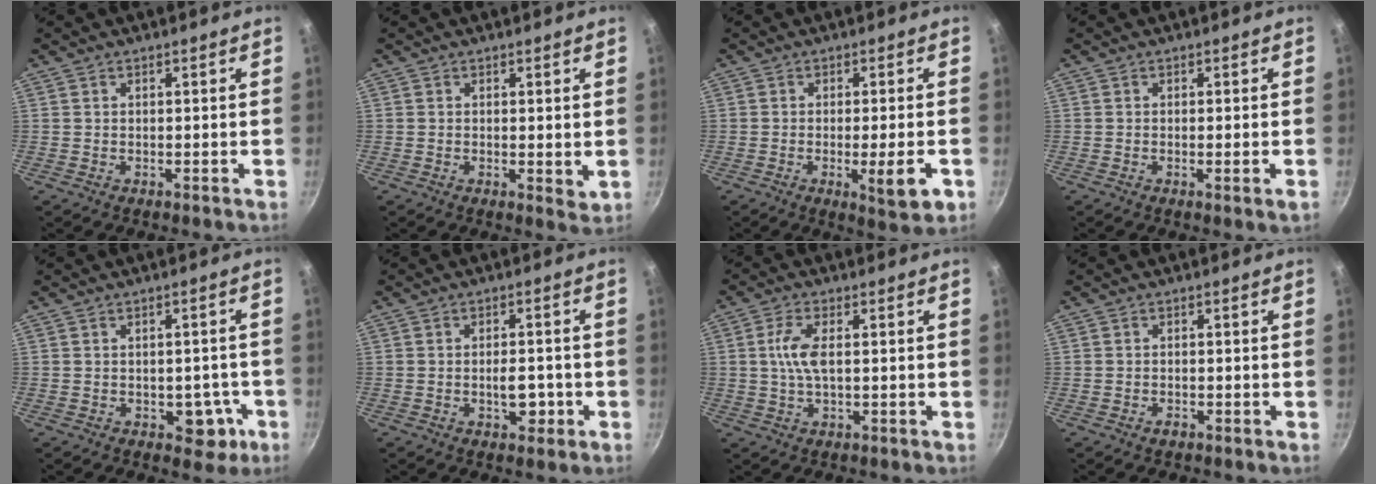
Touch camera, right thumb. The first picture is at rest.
{"total": 2.4, "force": [0.4, 1.0, 2.2], "torque": [-0.033, -0.008, 0.006]}
{"total": 7.5, "force": [-2.3, 1.4, 7.0], "torque": [-0.093, -0.002, -0.030]}
{"total": 1.6, "force": [-0.4, 0.0, 1.6], "torque": [-0.031, -0.003, -0.009]}
{"total": 5.6, "force": [-2.1, 3.8, 3.6], "torque": [-0.014, 0.019, -0.017]}
{"total": 4.8, "force": [-1.4, 2.6, 3.8], "torque": [-0.033, 0.009, -0.019]}
{"total": 5.4, "force": [0.5, 2.1, 5.0], "torque": [-0.113, 0.006, 0.007]}
{"total": 1.1, "force": [-0.7, 0.7, 0.6], "torque": [-0.014, 0.005, -0.014]}